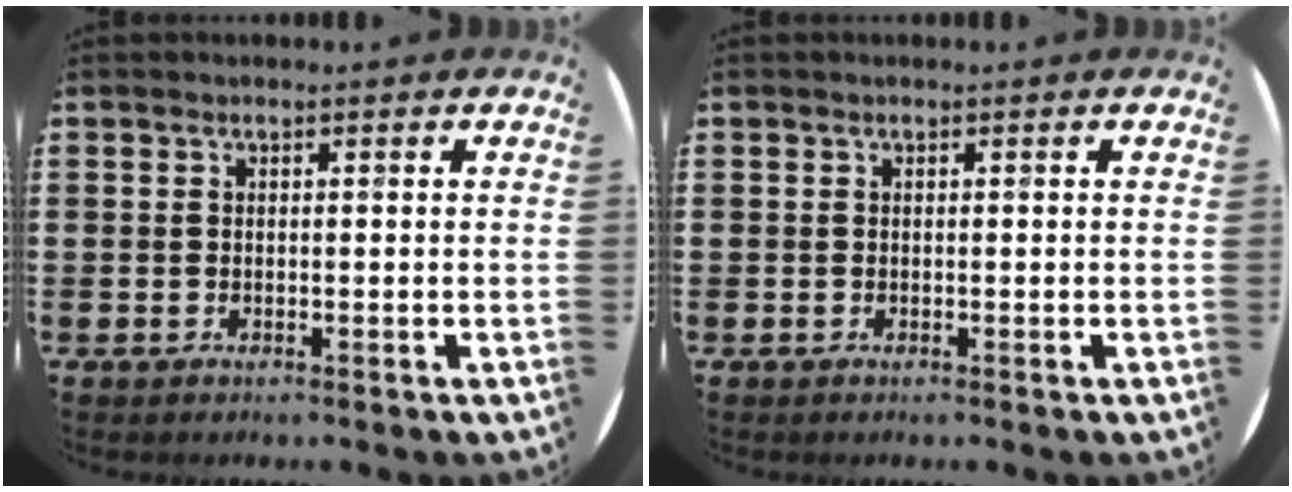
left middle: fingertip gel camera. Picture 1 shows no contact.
{"total": 0.0}